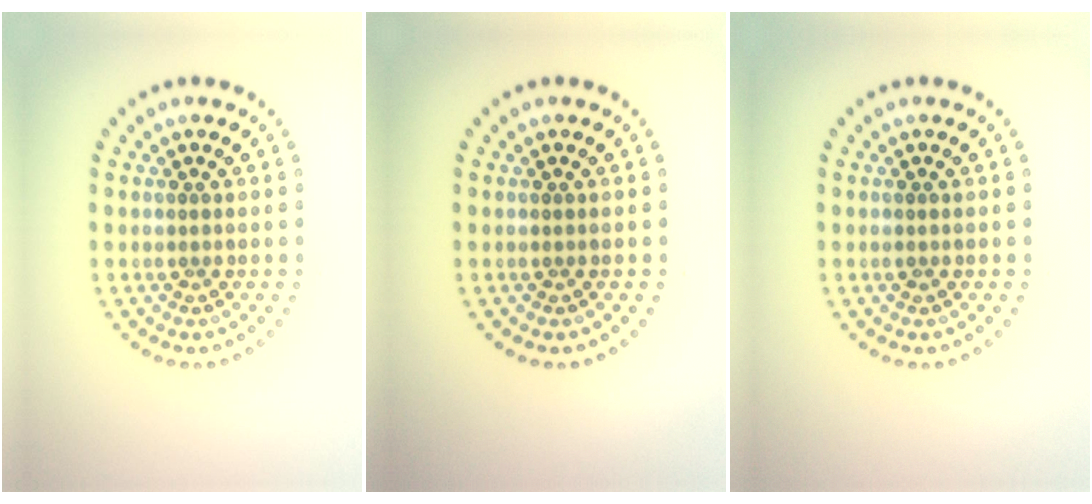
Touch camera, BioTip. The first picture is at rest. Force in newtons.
{"total": 0.0}
{"total": 0.6, "press": 0.6, "slide": 0.1}